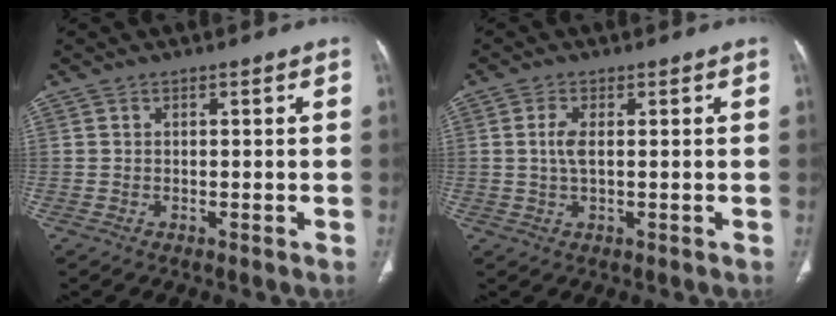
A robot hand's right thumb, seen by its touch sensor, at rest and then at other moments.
{"total": 3.1, "force": [0.4, 1.3, 2.8], "torque": [-0.068, 0.002, 0.007]}